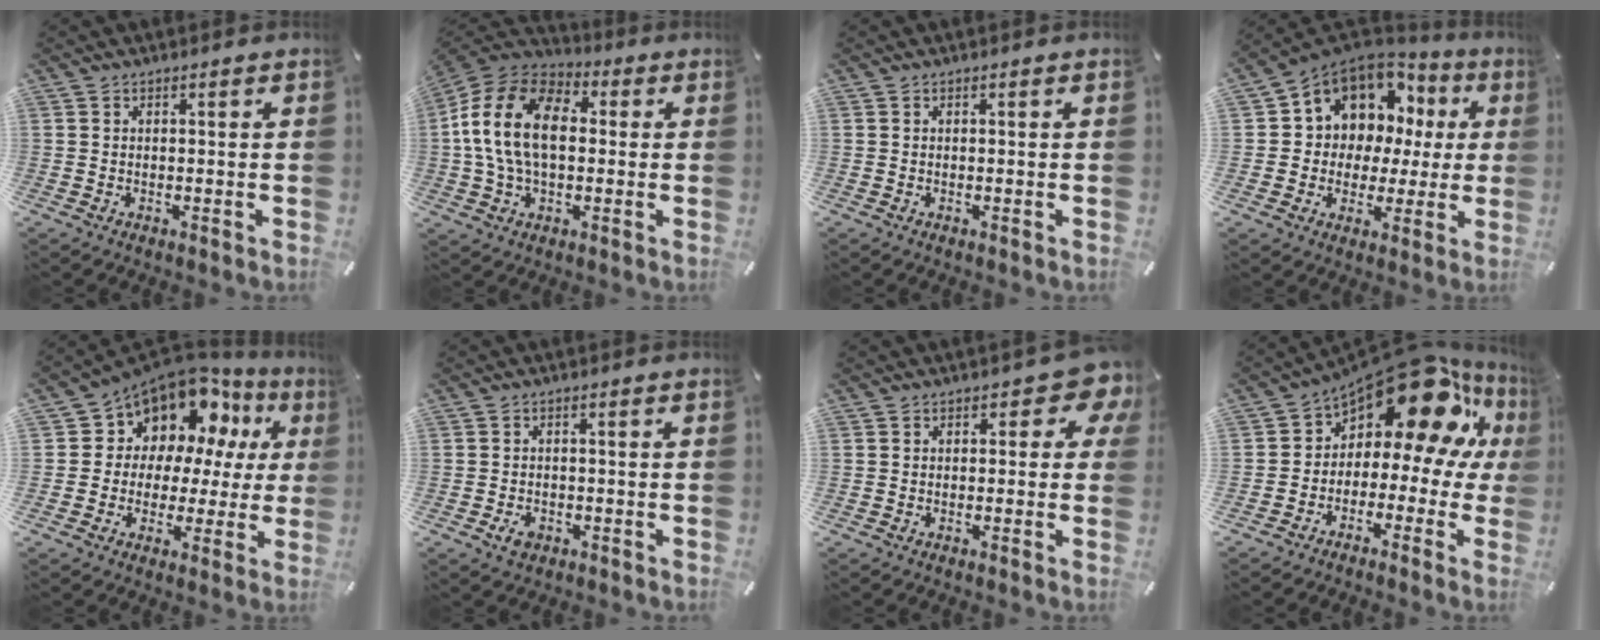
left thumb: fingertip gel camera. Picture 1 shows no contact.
{"total": 16.5, "force": [0.5, 10.9, 12.3], "torque": [-0.276, 0.015, 0.007]}
{"total": 0.0}
{"total": 10.9, "force": [5.7, 8.8, 3.0], "torque": [-0.078, -0.047, 0.111]}
{"total": 11.9, "force": [7.9, 8.3, 3.2], "torque": [-0.074, -0.070, 0.149]}
{"total": 2.8, "force": [-1.4, 2.0, 1.4], "torque": [-0.038, 0.002, -0.030]}
{"total": 6.7, "force": [2.5, 3.5, 5.1], "torque": [-0.053, -0.010, 0.037]}
{"total": 16.1, "force": [10.1, 7.0, 10.4], "torque": [-0.169, -0.083, 0.168]}